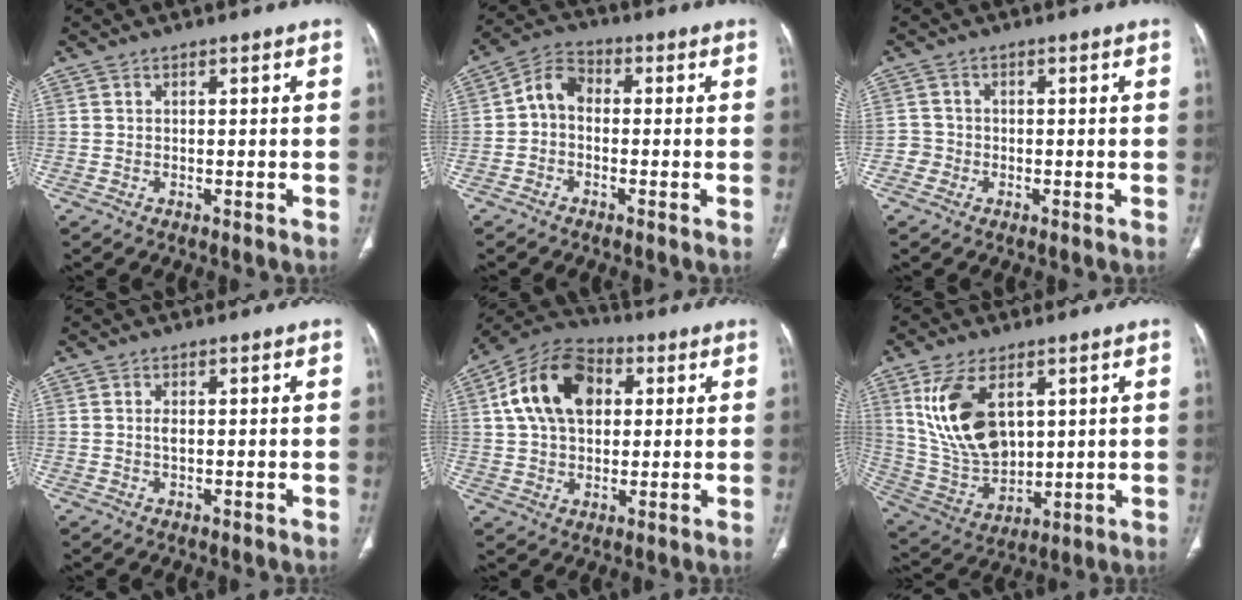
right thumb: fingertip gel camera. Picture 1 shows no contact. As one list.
[{"total": 5.8, "force": [-0.5, 4.2, 4.0], "torque": [-0.058, 0.022, -0.022]}, {"total": 2.2, "force": [-0.9, 2.0, 0.0], "torque": [0.013, 0.009, -0.024]}, {"total": 1.3, "force": [0.1, 0.6, 1.1], "torque": [-0.022, -0.001, 0.003]}, {"total": 15.9, "force": [3.9, 10.6, 11.2], "torque": [-0.182, 0.015, 0.061]}, {"total": 16.1, "force": [5.3, 9.3, 12.0], "torque": [-0.219, -0.022, 0.122]}]